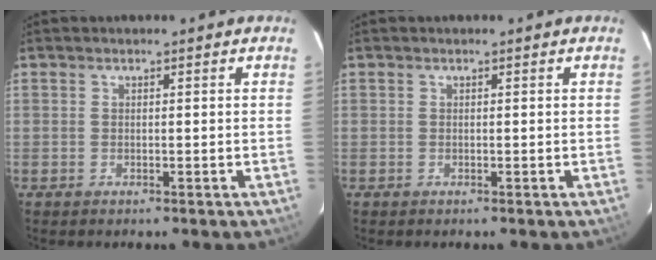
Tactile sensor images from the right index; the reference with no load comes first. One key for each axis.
{"total": 0.0}